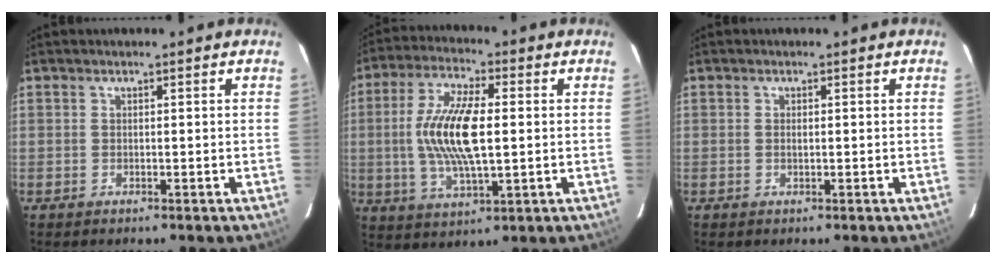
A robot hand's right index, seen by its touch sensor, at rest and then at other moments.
{"total": 13.4, "force": [0.3, 4.5, 12.6], "torque": [-0.255, 0.003, 0.006]}
{"total": 0.7, "force": [0.1, 0.3, 0.6], "torque": [-0.013, 0.000, 0.001]}